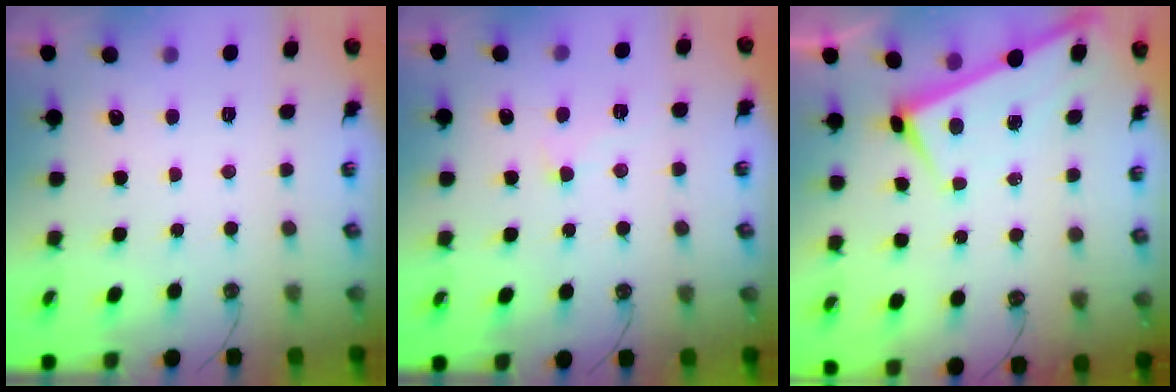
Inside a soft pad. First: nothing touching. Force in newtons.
{"total": 3.1, "press": 3.1, "slide": 0.2}
{"total": 1.9, "press": 1.9, "slide": 0.2}